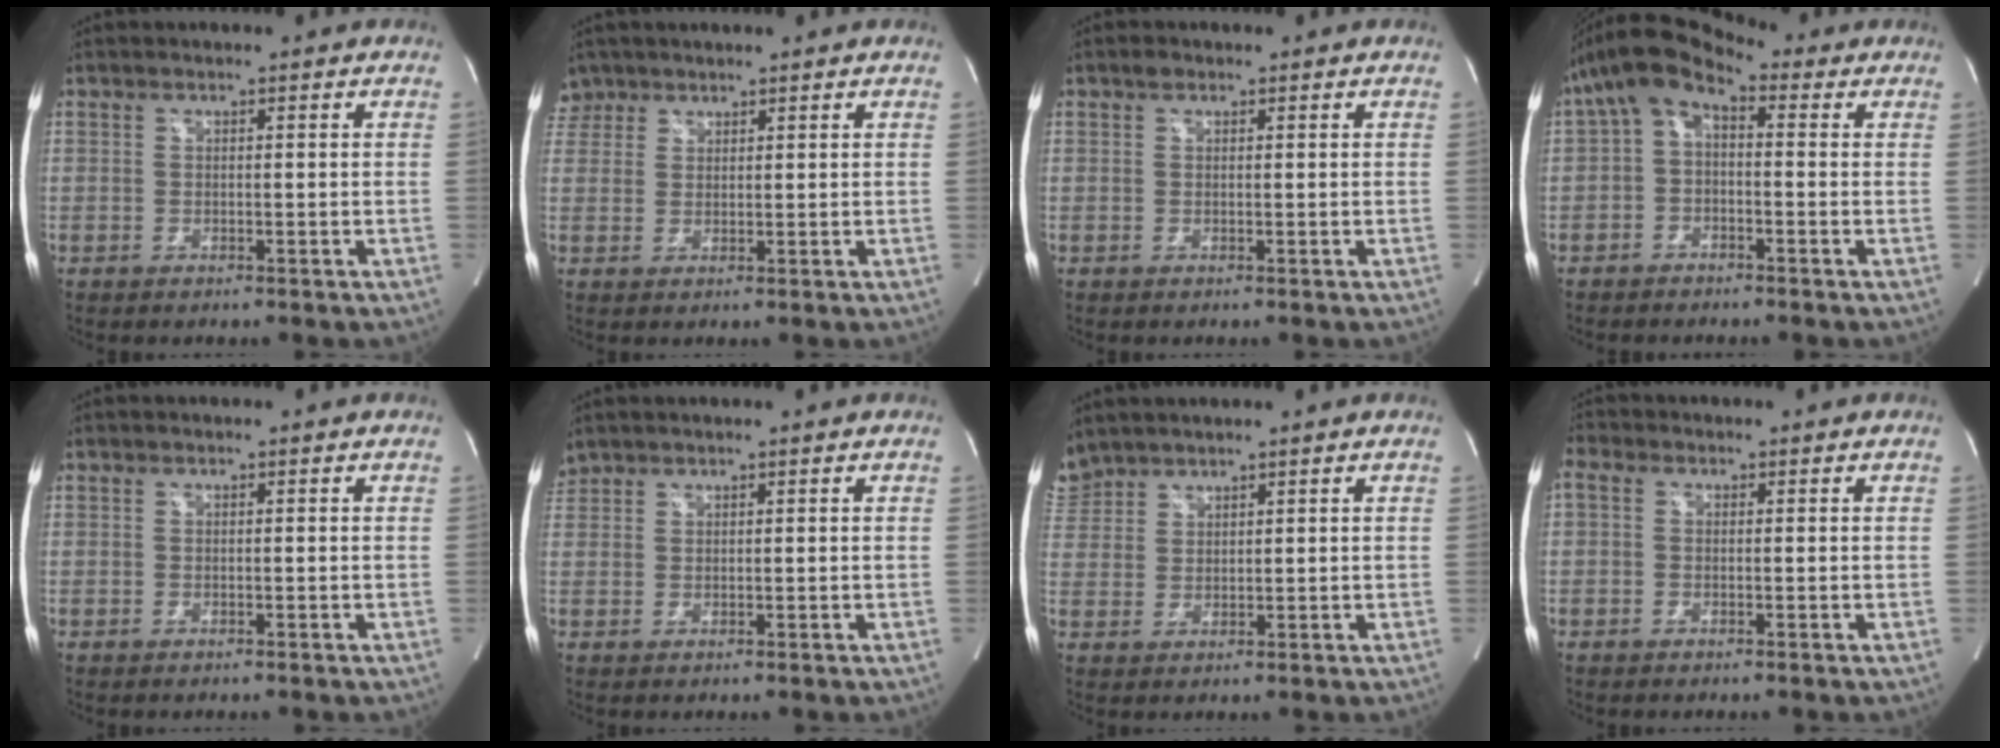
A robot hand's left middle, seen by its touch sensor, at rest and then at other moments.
{"total": 3.5, "force": [2.7, 2.2, -0.4], "torque": [0.012, 0.011, 0.053]}
{"total": 0.9, "force": [0.6, 0.6, 0.3], "torque": [-0.011, 0.005, 0.009]}
{"total": 8.3, "force": [2.1, 4.1, 6.9], "torque": [-0.133, 0.057, 0.028]}
{"total": 0.0}
{"total": 1.7, "force": [1.4, 0.9, 0.0], "torque": [-0.006, 0.018, 0.030]}
{"total": 4.3, "force": [4.1, 1.3, 0.1], "torque": [-0.015, 0.019, 0.090]}
{"total": 2.1, "force": [0.4, 1.5, 1.4], "torque": [-0.043, 0.010, 0.004]}